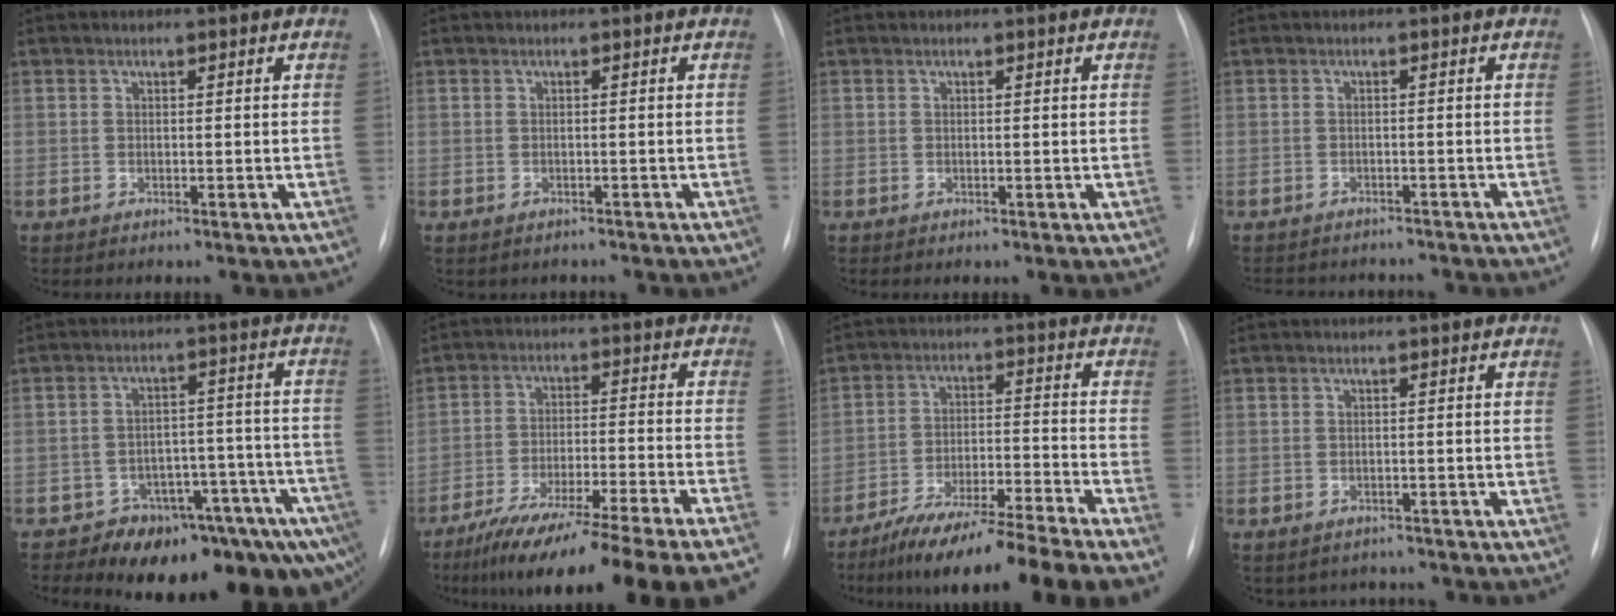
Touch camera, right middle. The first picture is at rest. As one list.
[{"total": 1.6, "force": [-1.3, 0.8, 0.2], "torque": [-0.007, 0.001, -0.014]}, {"total": 0.0}, {"total": 8.2, "force": [-7.7, 2.5, 1.6], "torque": [-0.024, 0.007, -0.089]}, {"total": 14.9, "force": [-11.0, 5.4, 8.5], "torque": [-0.022, 0.067, -0.132]}, {"total": 23.1, "force": [-18.6, -0.1, 13.8], "torque": [-0.153, -0.034, -0.282]}, {"total": 14.6, "force": [-11.4, -0.5, 9.0], "torque": [-0.141, -0.019, -0.191]}, {"total": 3.5, "force": [-3.1, 1.7, -0.1], "torque": [0.002, 0.013, -0.035]}]